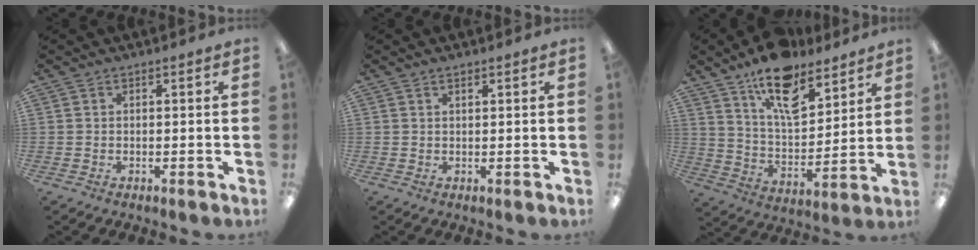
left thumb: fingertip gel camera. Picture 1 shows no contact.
{"total": 1.0, "force": [0.9, 0.3, 0.5], "torque": [-0.012, 0.000, 0.017]}
{"total": 15.8, "force": [11.2, 6.9, 8.8], "torque": [-0.137, -0.061, 0.194]}